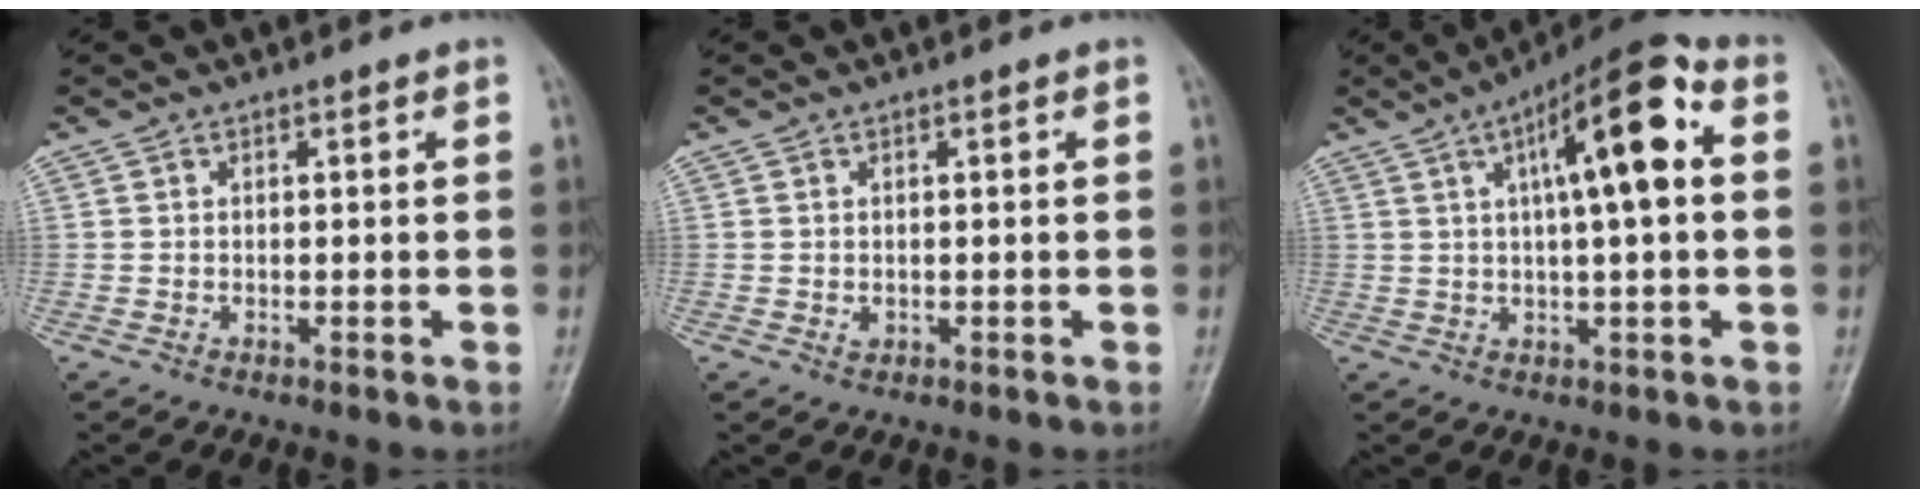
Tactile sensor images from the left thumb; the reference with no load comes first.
{"total": 0.8, "force": [0.1, 0.6, 0.5], "torque": [-0.002, 0.000, 0.005]}
{"total": 14.5, "force": [3.3, 3.7, 13.6], "torque": [-0.213, 0.029, 0.040]}